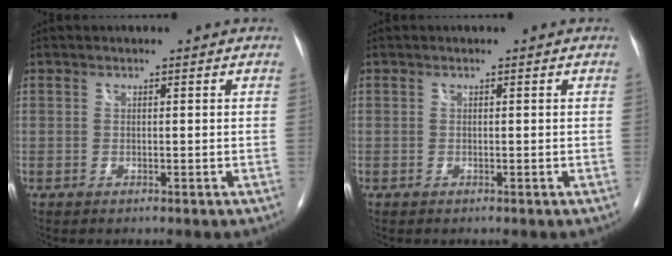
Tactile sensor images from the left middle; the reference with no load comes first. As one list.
[{"total": 0.0}]